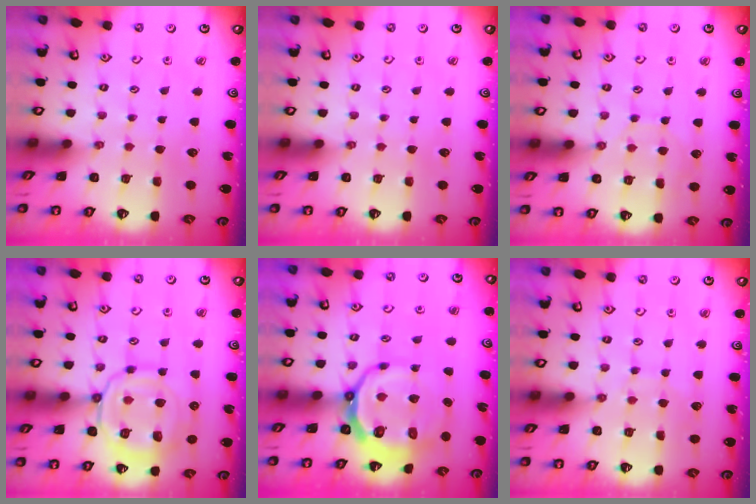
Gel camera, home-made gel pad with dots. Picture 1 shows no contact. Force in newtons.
{"total": 0.0}
{"total": 4.6, "press": 4.6, "slide": 0.5}
{"total": 14.1, "press": 14.0, "slide": 1.5}
{"total": 13.0, "press": 12.4, "slide": 3.7}
{"total": 5.5, "press": 5.5, "slide": 0.4}